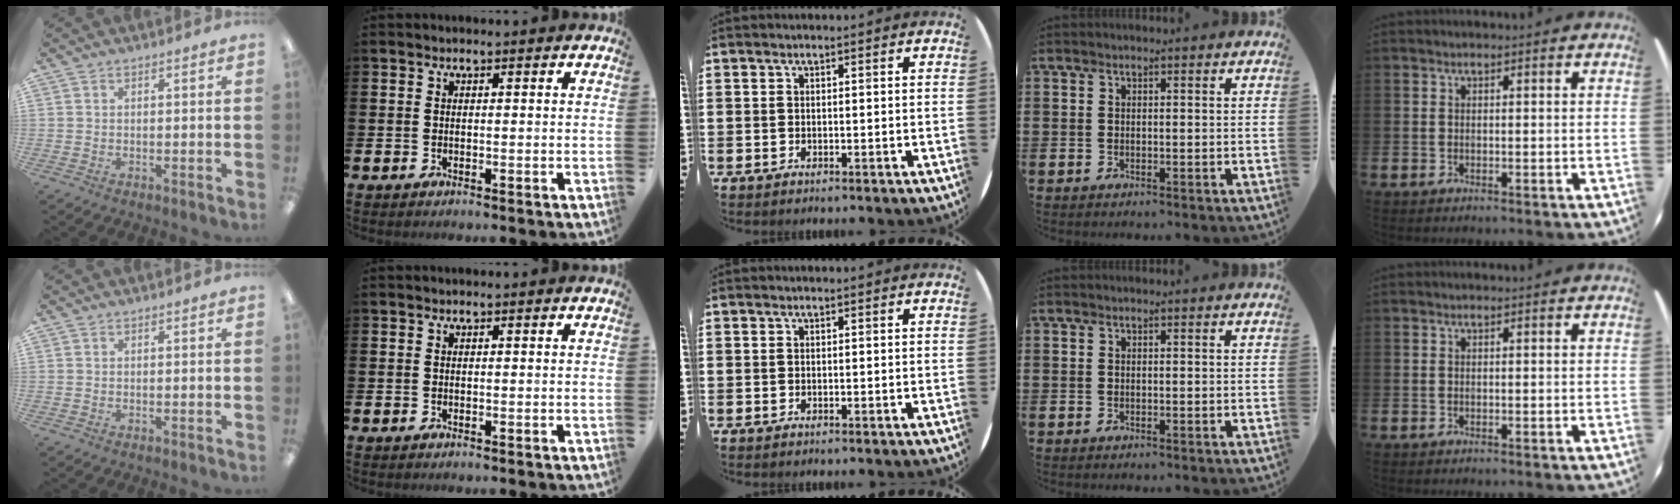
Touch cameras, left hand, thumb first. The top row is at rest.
{}